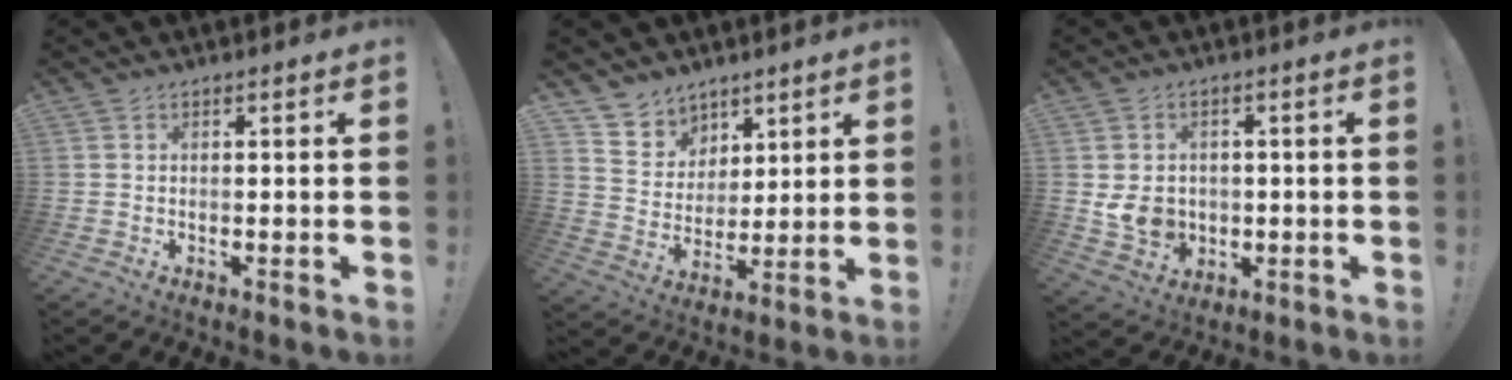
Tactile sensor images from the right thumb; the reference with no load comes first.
{"total": 8.0, "force": [5.6, 5.7, 0.2], "torque": [-0.015, -0.055, 0.115]}
{"total": 8.4, "force": [-0.3, 7.4, 4.0], "torque": [-0.081, 0.005, 0.000]}